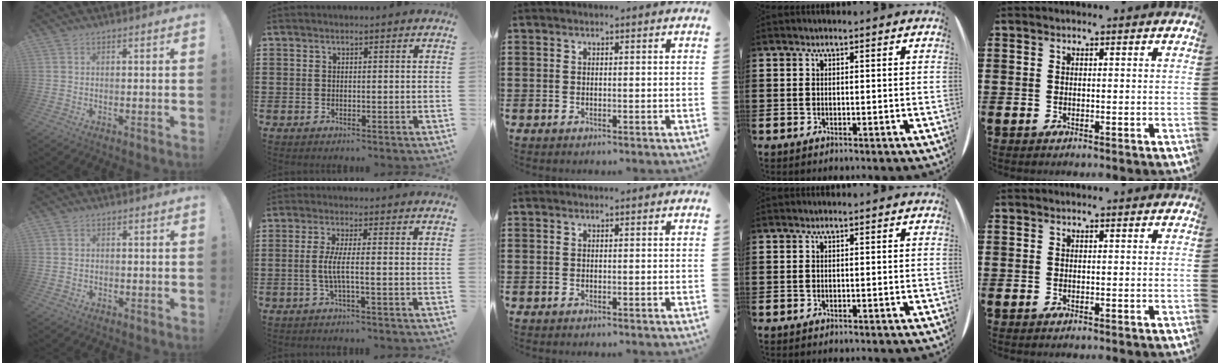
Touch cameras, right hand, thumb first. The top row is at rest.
{"thumb": {"total": 1.2, "force": [-0.4, 1.1, 0.3], "torque": [-0.010, 0.005, -0.007]}, "index": {"total": 4.2, "force": [-1.2, -0.1, 4.1], "torque": [-0.097, -0.014, -0.032]}}